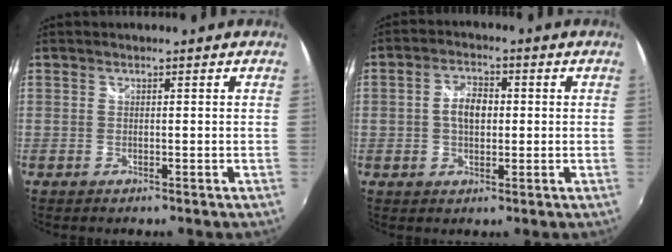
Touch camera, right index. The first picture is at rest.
{"total": 5.5, "force": [0.2, 3.5, 4.2], "torque": [-0.078, 0.011, 0.004]}